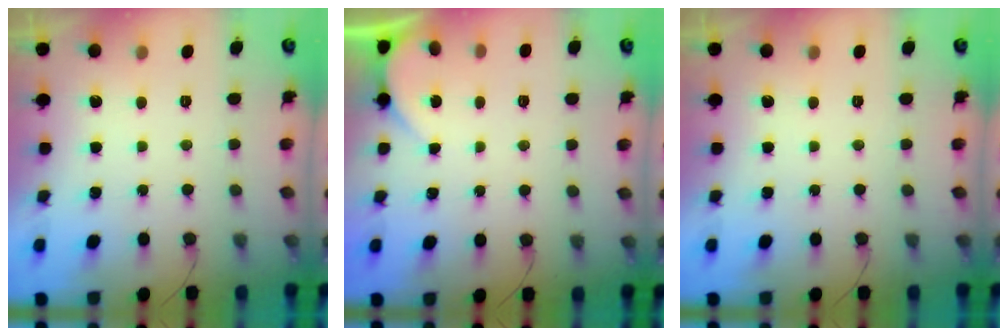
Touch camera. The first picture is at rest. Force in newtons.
{"total": 2.3, "press": 2.3, "slide": 0.2}
{"total": 0.0}